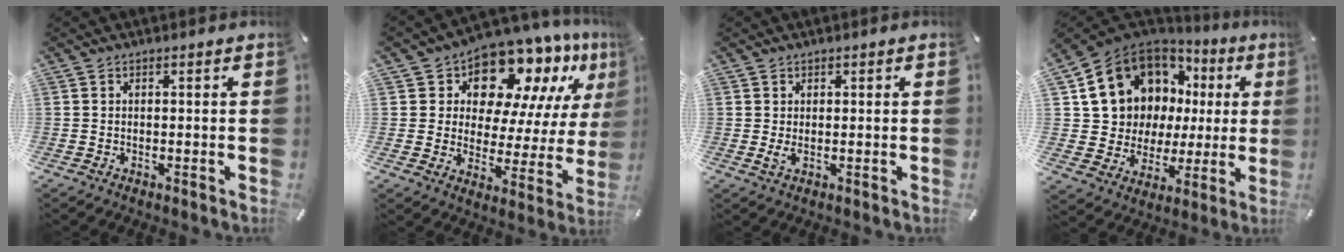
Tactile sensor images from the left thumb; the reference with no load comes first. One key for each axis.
{"total": 14.5, "fx": 11.6, "fy": 7.1, "fz": 5.0, "tx": -0.082, "ty": -0.102, "tz": 0.198}
{"total": 1.7, "fx": 0.2, "fy": 0.9, "fz": 1.4, "tx": -0.018, "ty": -0.003, "tz": 0.002}
{"total": 15.0, "fx": 6.2, "fy": 12.5, "fz": 5.4, "tx": -0.105, "ty": -0.050, "tz": 0.136}